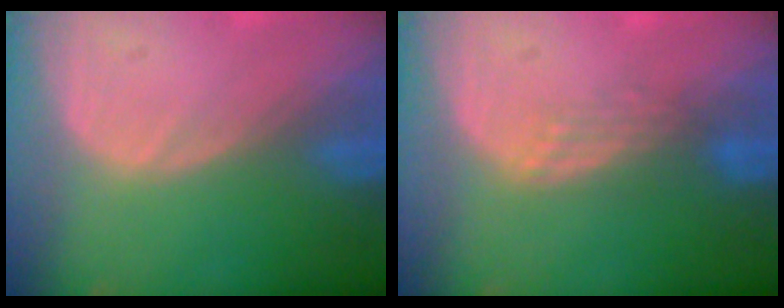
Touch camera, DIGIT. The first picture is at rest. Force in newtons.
{"total": 3.0, "press": 2.5, "slide": 1.7}